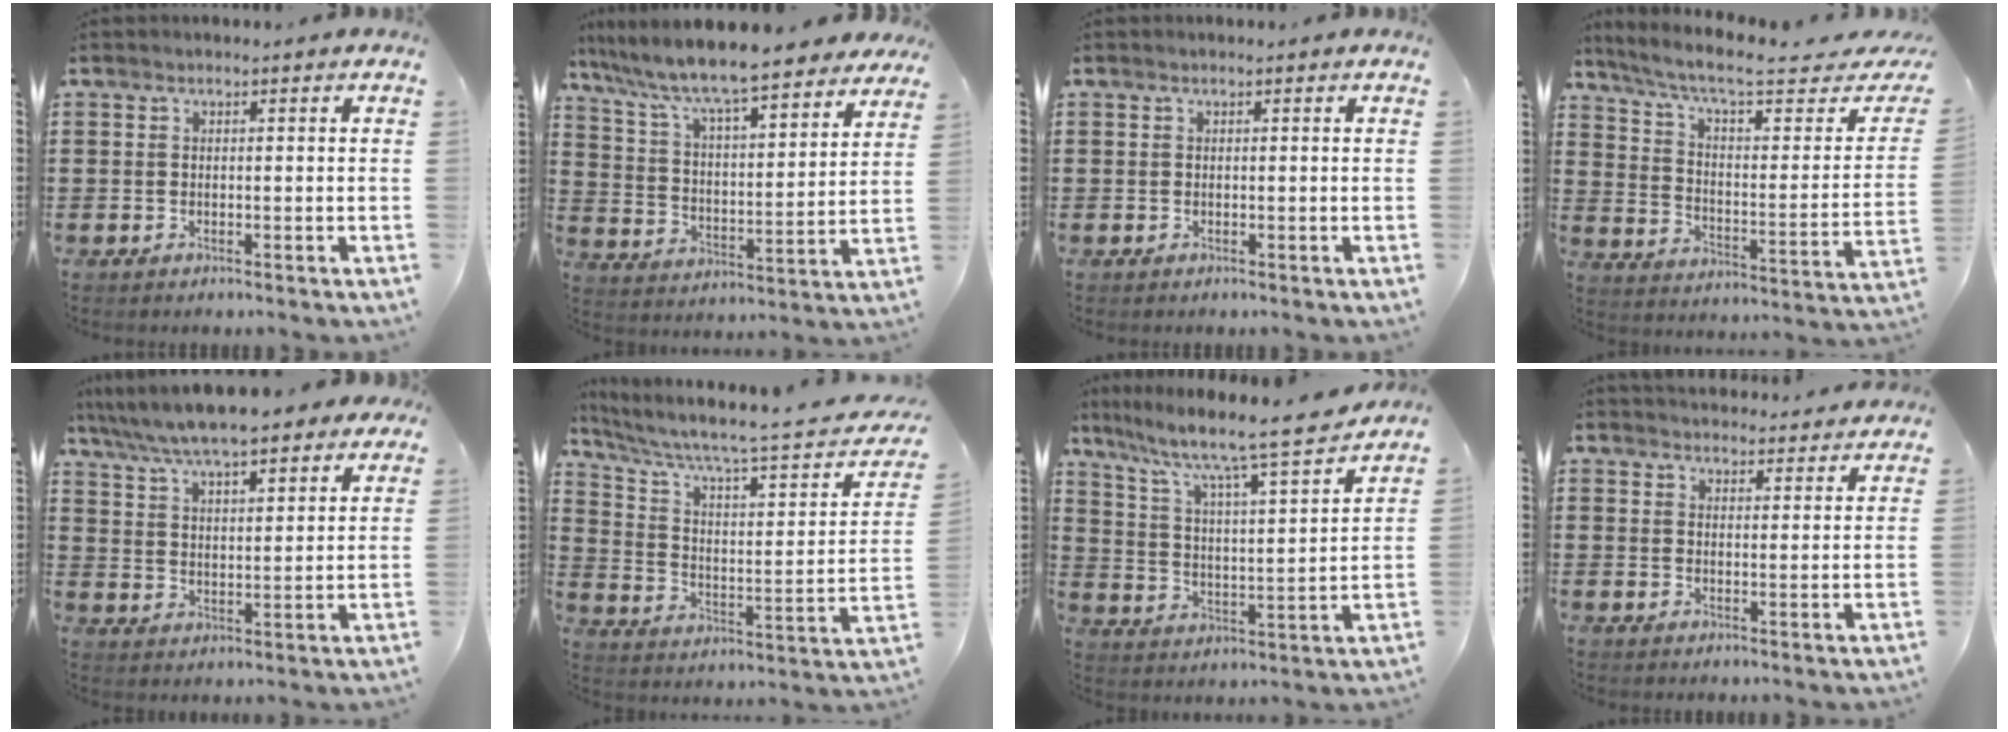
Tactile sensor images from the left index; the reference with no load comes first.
{"total": 7.7, "force": [7.0, 0.4, 3.2], "torque": [-0.094, -0.052, 0.115]}
{"total": 0.0}
{"total": 7.4, "force": [5.4, 0.9, 4.9], "torque": [-0.117, -0.037, 0.087]}
{"total": 7.6, "force": [7.0, 1.0, 2.9], "torque": [-0.086, -0.030, 0.123]}
{"total": 6.2, "force": [4.6, 0.4, 4.1], "torque": [-0.100, -0.033, 0.069]}
{"total": 7.7, "force": [6.5, 0.1, 4.1], "torque": [-0.109, -0.053, 0.099]}
{"total": 3.7, "force": [3.7, 0.1, 0.1], "torque": [-0.005, -0.022, 0.067]}